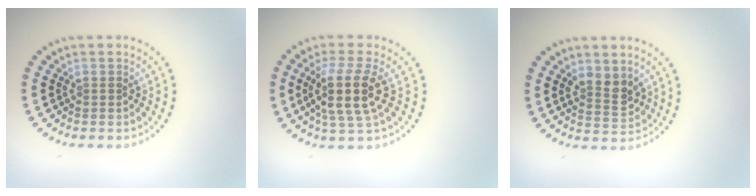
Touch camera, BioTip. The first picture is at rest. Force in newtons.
{"total": 4.2, "press": 3.5, "slide": 2.4}
{"total": 2.6, "press": 2.4, "slide": 0.9}